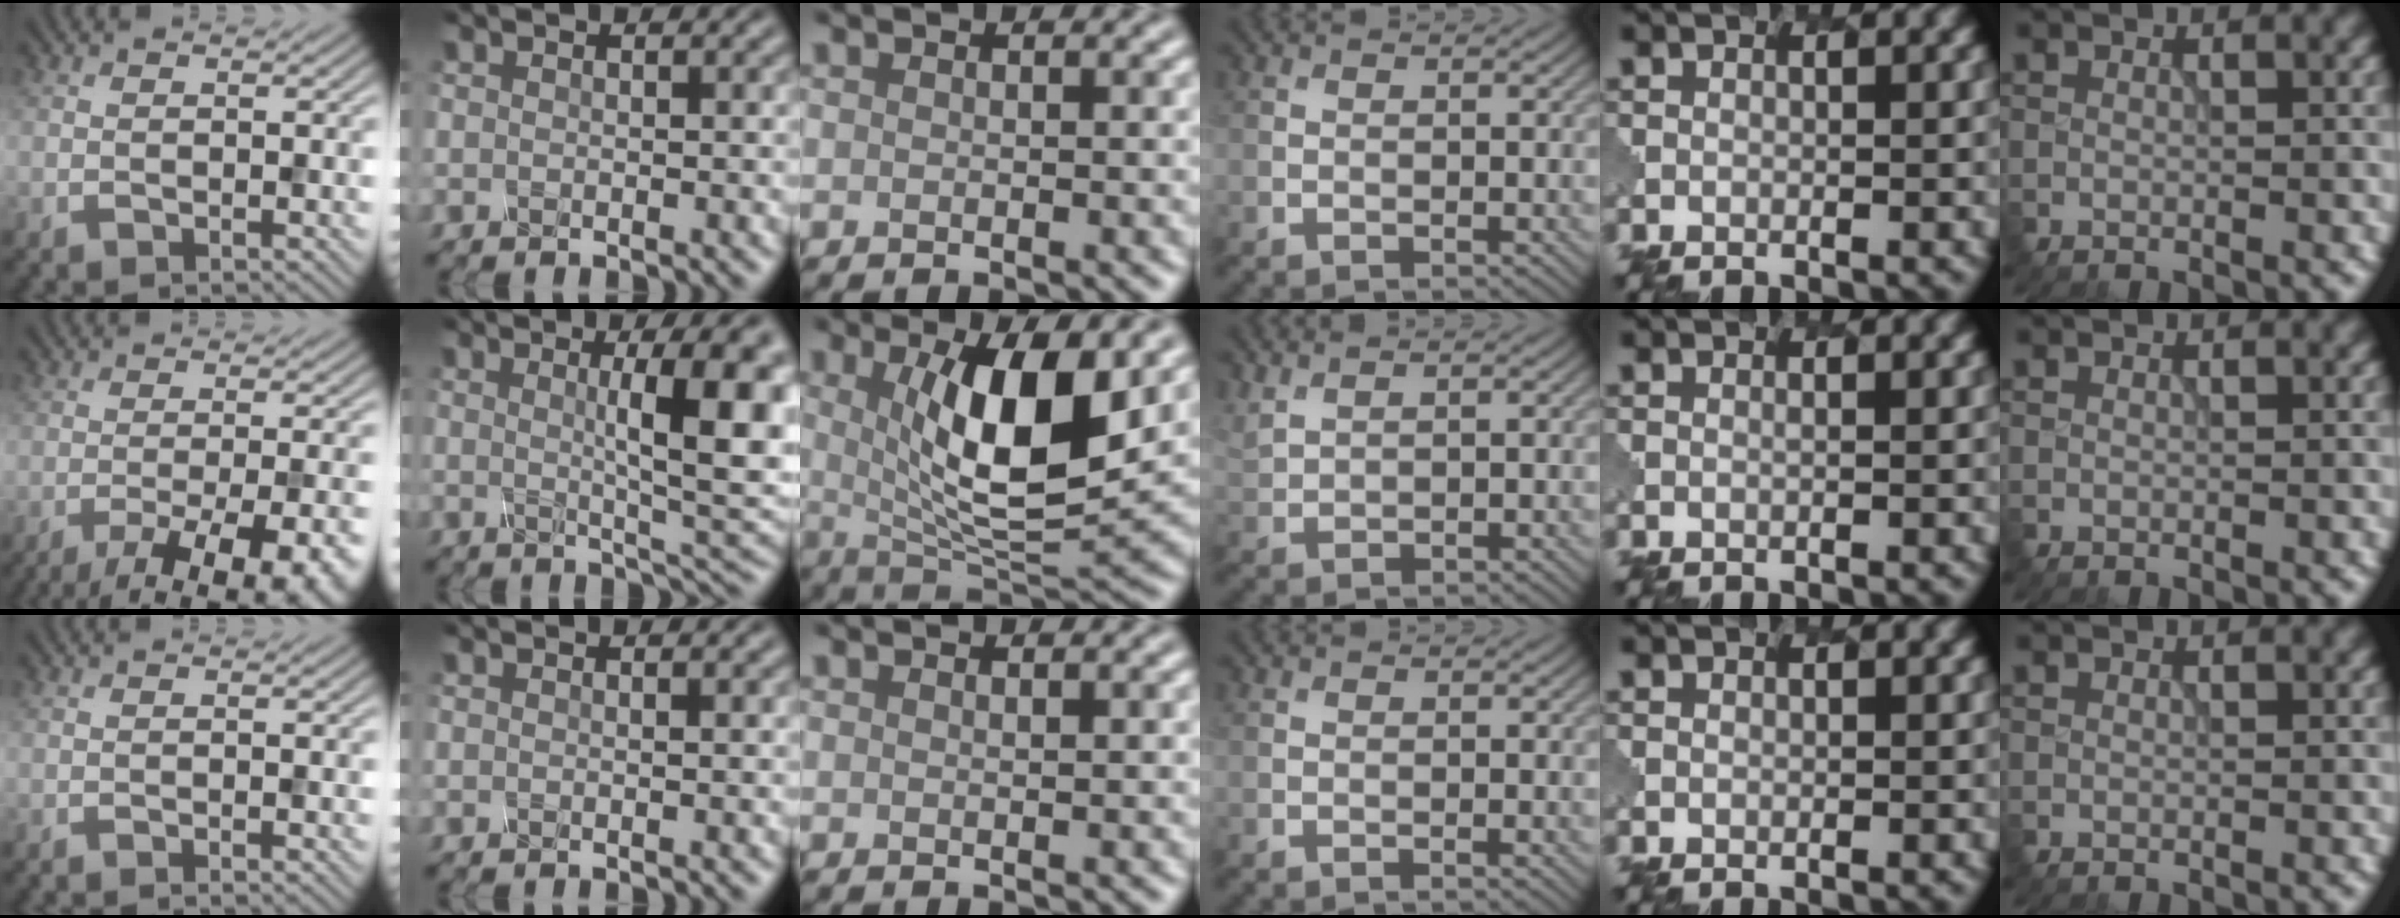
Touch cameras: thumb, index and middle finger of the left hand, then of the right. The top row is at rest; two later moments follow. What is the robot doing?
{"motion": "screw", "object": "spray bottle"}